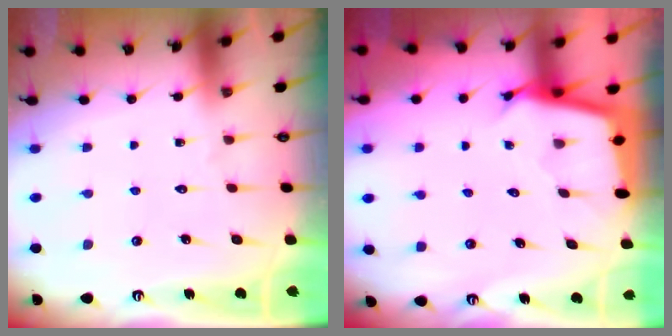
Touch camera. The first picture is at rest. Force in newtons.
{"total": 2.5, "press": 2.5, "slide": 0.1}